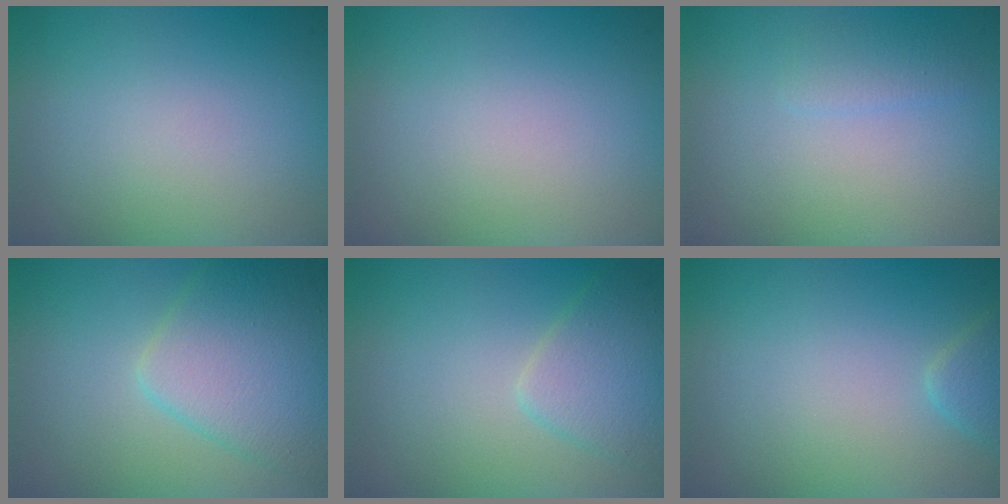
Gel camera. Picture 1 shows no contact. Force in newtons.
{"total": 0.0}
{"total": 1.1, "press": 1.1, "slide": 0.1}
{"total": 5.7, "press": 5.7, "slide": 0.2}
{"total": 3.2, "press": 3.2, "slide": 0.1}
{"total": 1.5, "press": 1.5, "slide": 0.2}